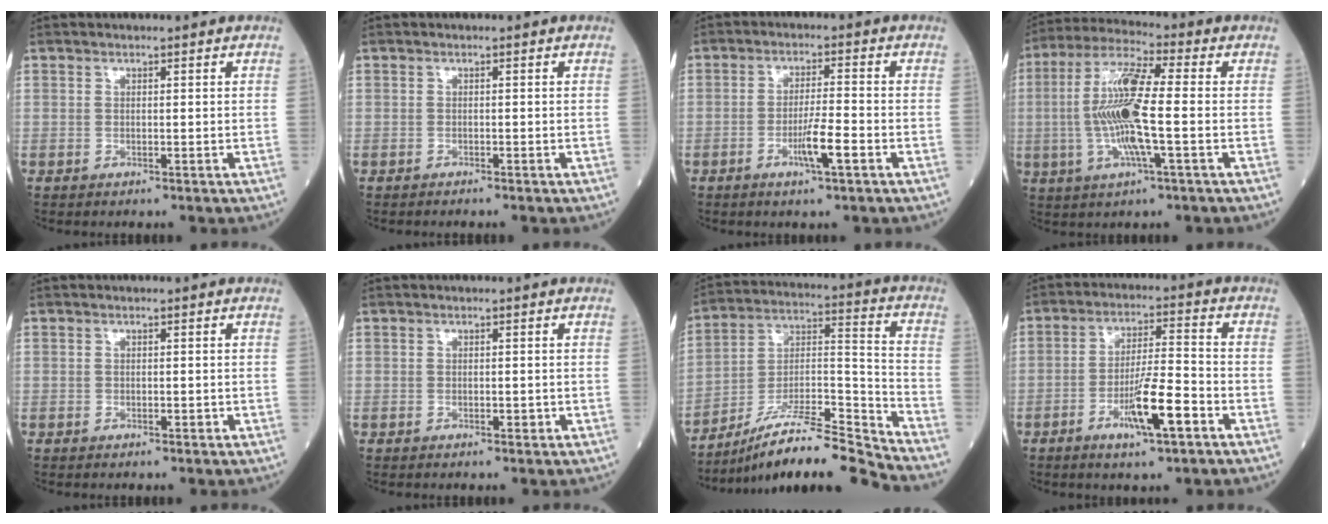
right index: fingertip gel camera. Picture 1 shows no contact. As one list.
[{"total": 1.0, "force": [-0.9, 0.0, 0.4], "torque": [-0.005, 0.000, -0.013]}, {"total": 5.4, "force": [-2.3, 0.2, 4.9], "torque": [-0.089, -0.006, -0.042]}, {"total": 12.7, "force": [-1.3, 1.2, 12.6], "torque": [-0.257, 0.002, -0.030]}, {"total": 0.9, "force": [-0.3, 0.5, 0.7], "torque": [-0.011, 0.000, -0.004]}, {"total": 1.1, "force": [-0.3, 0.5, 1.0], "torque": [-0.014, -0.001, -0.003]}, {"total": 15.3, "force": [-13.5, -0.3, 7.2], "torque": [-0.118, 0.030, -0.234]}, {"total": 9.3, "force": [-4.2, 1.0, 8.3], "torque": [-0.151, -0.005, -0.071]}]